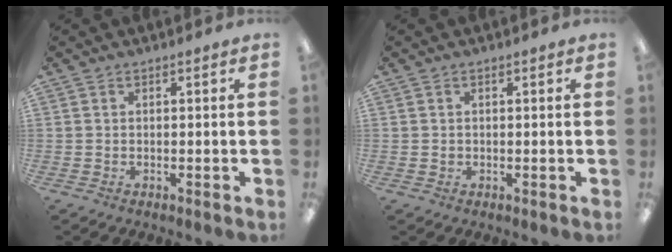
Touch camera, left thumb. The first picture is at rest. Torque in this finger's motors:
{"motor_torque": [-0.19, 0.06, -0.12, 0.11, 0.01]}